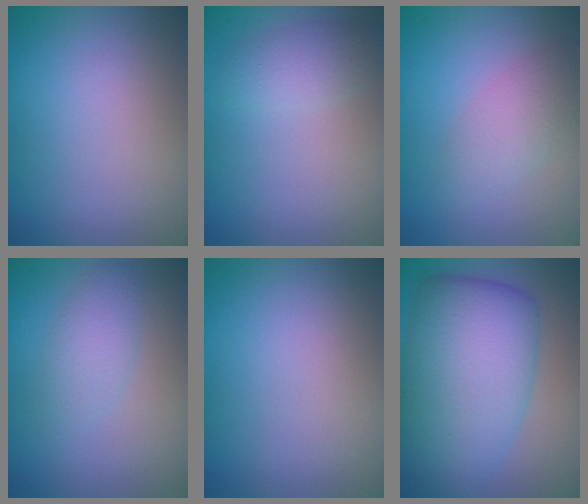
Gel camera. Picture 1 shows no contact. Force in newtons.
{"total": 2.0, "press": 2.0, "slide": 0.1}
{"total": 2.8, "press": 2.8, "slide": 0.1}
{"total": 2.2, "press": 2.2, "slide": 0.1}
{"total": 0.0}
{"total": 10.5, "press": 10.5, "slide": 0.2}